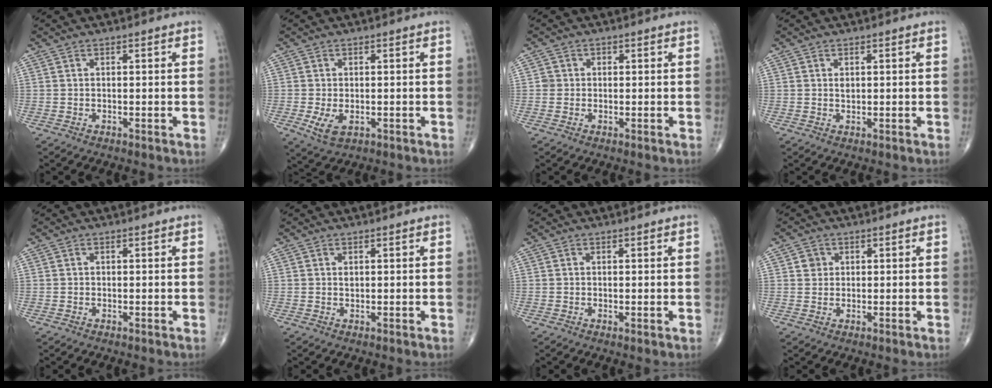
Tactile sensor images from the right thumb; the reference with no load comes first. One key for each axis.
{"total": 4.4, "fx": -1.1, "fy": 2.5, "fz": 3.4, "tx": -0.065, "ty": -0.008, "tz": -0.012}
{"total": 1.5, "fx": -0.1, "fy": 1.5, "fz": 0.1, "tx": 0.010, "ty": 0.006, "tz": -0.005}
{"total": 1.0, "fx": 0.3, "fy": 0.6, "fz": 0.7, "tx": -0.007, "ty": -0.002, "tz": 0.006}
{"total": 0.0}
{"total": 0.7, "fx": 0.2, "fy": 0.5, "fz": 0.4, "tx": -0.003, "ty": 0.000, "tz": 0.004}
{"total": 0.5, "fx": 0.0, "fy": 0.2, "fz": 0.5, "tx": -0.012, "ty": -0.003, "tz": -0.002}
{"total": 2.0, "fx": 0.6, "fy": 1.8, "fz": 0.5, "tx": 0.002, "ty": -0.001, "tz": 0.007}